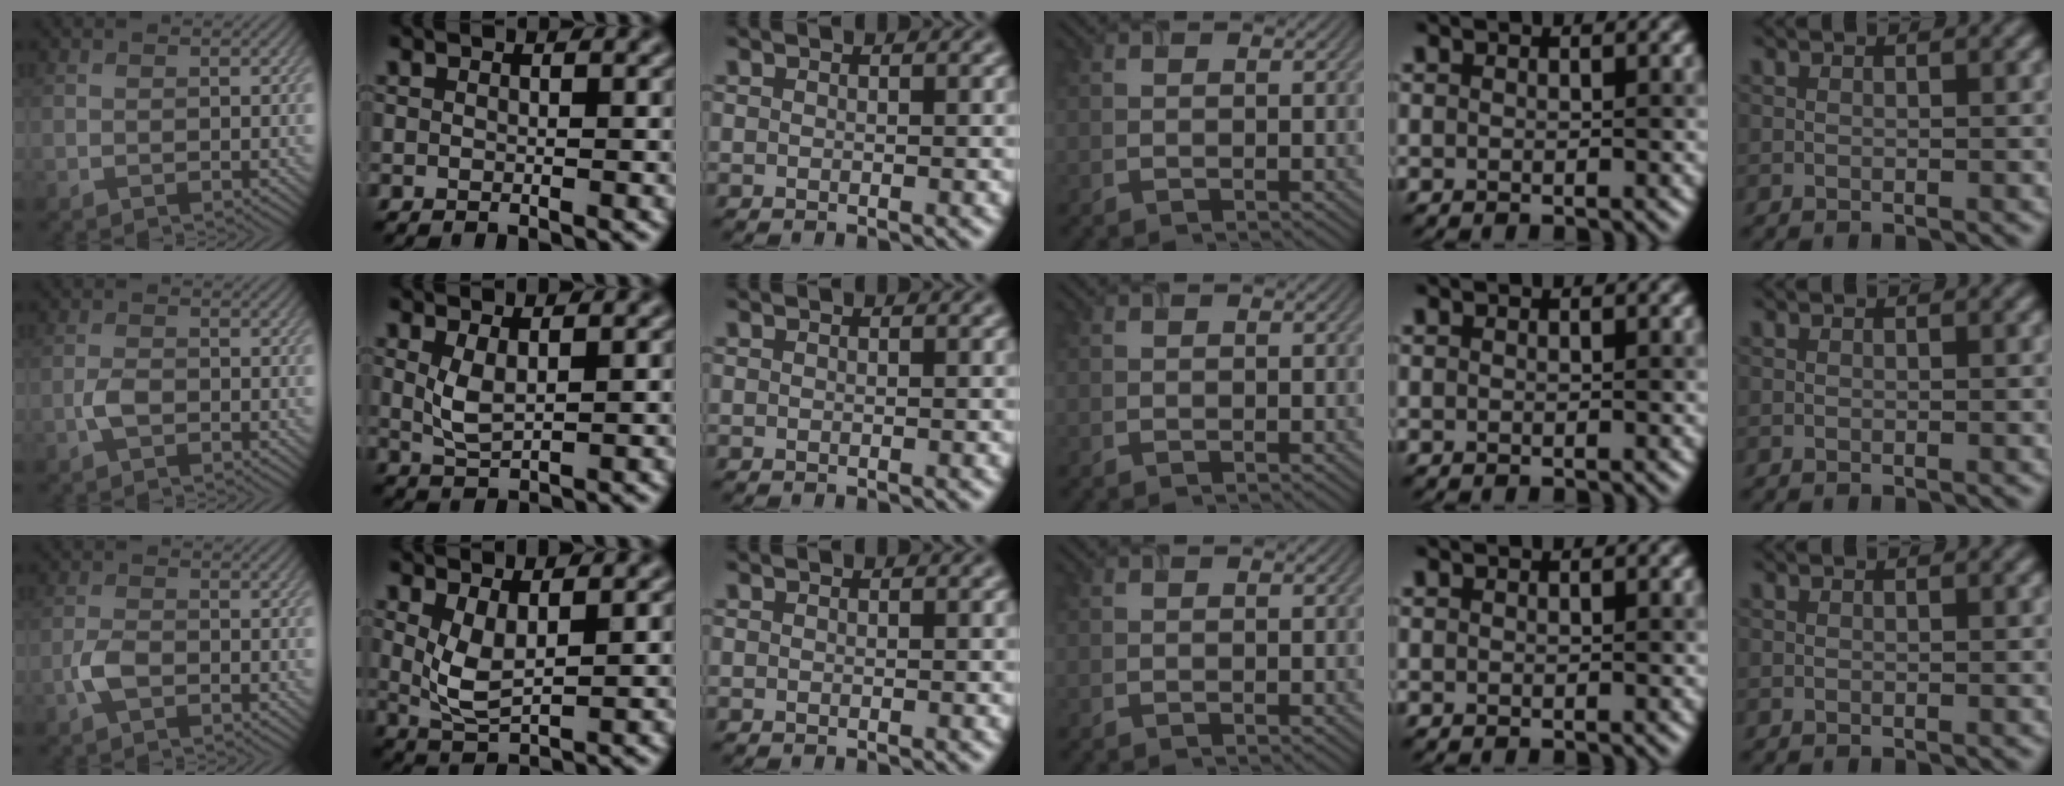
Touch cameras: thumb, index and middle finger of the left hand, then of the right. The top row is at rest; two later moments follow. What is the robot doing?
{"motion": "insert", "object": "airpods case & airpods"}